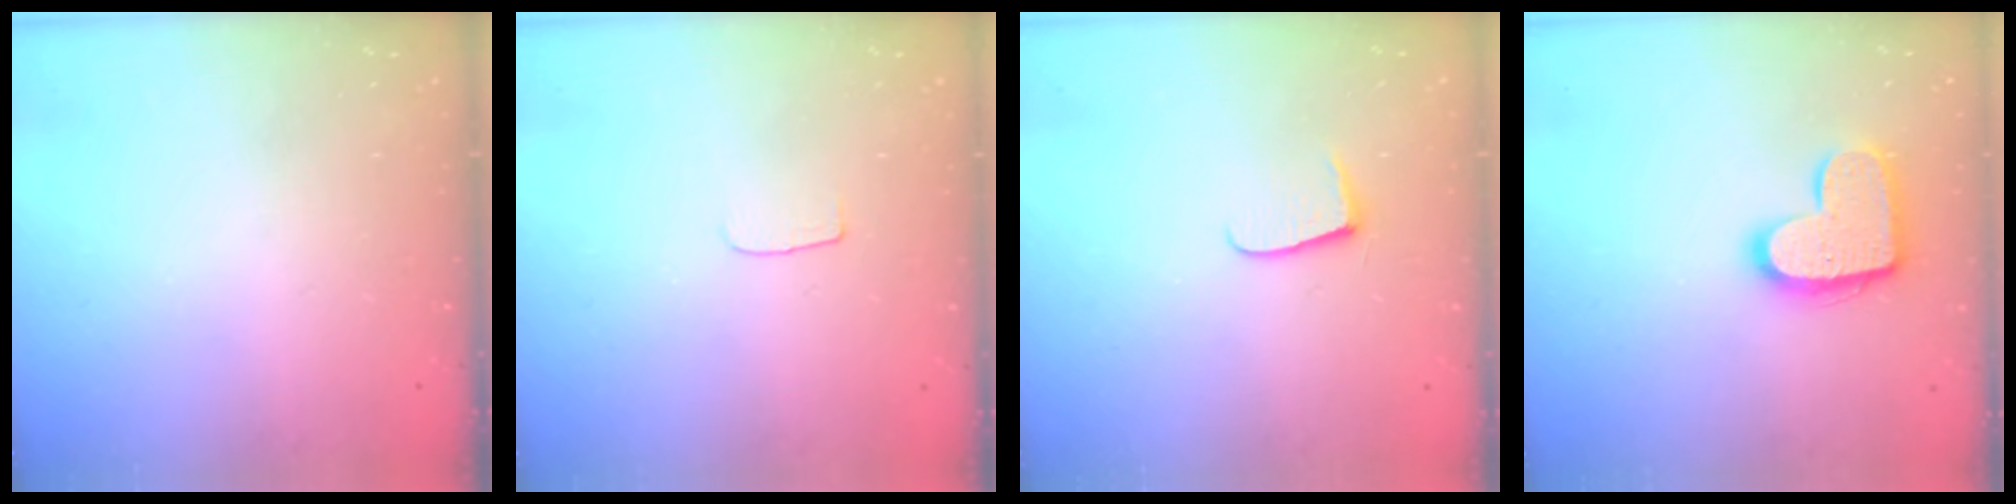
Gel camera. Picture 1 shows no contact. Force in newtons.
{"total": 3.0, "press": 3.0, "slide": 0.3}
{"total": 6.8, "press": 6.8, "slide": 0.6}
{"total": 14.5, "press": 14.5, "slide": 0.8}